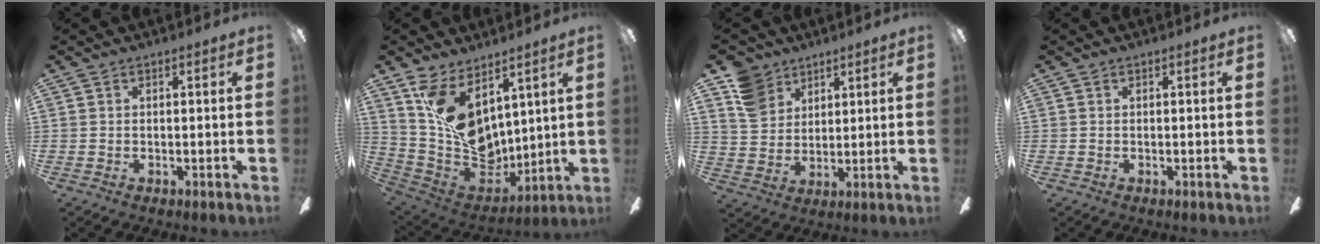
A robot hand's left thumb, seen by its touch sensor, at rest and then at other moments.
{"total": 16.6, "force": [7.3, 10.9, 10.1], "torque": [-0.203, -0.041, 0.146]}
{"total": 10.5, "force": [6.9, 7.5, 2.6], "torque": [-0.061, -0.027, 0.139]}
{"total": 0.0}